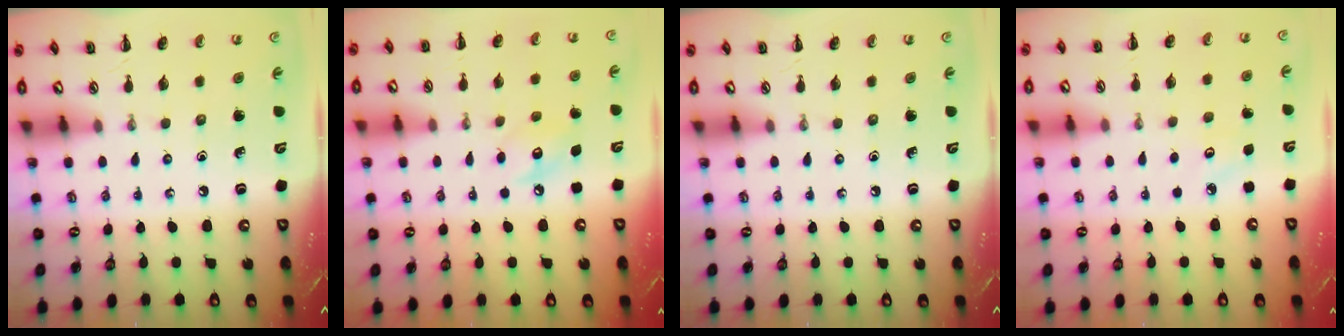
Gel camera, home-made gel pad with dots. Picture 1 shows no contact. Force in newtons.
{"total": 7.1, "press": 7.0, "slide": 1.2}
{"total": 0.0}
{"total": 3.6, "press": 3.5, "slide": 0.8}